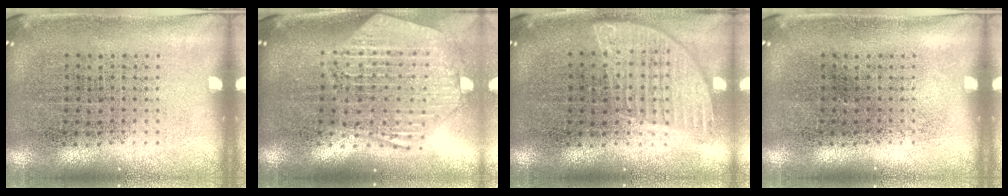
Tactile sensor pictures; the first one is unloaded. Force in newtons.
{"total": 2.8, "press": 2.3, "slide": 1.5}
{"total": 0.9, "press": 0.9, "slide": 0.2}
{"total": 0.0}